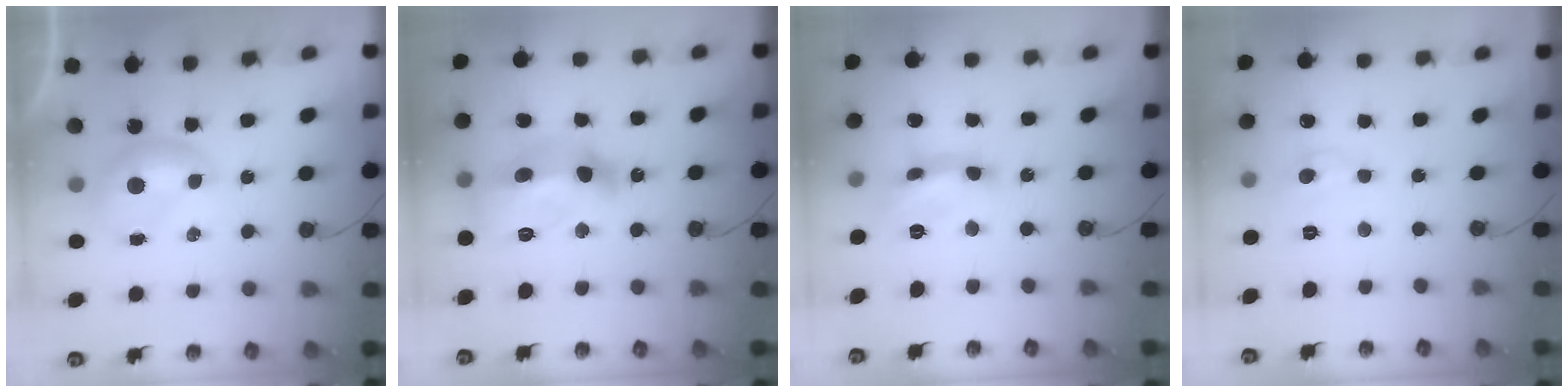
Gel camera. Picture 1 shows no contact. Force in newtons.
{"total": 13.1, "press": 13.0, "slide": 1.2}
{"total": 6.9, "press": 6.9, "slide": 0.3}
{"total": 0.5, "press": 0.5, "slide": 0.3}